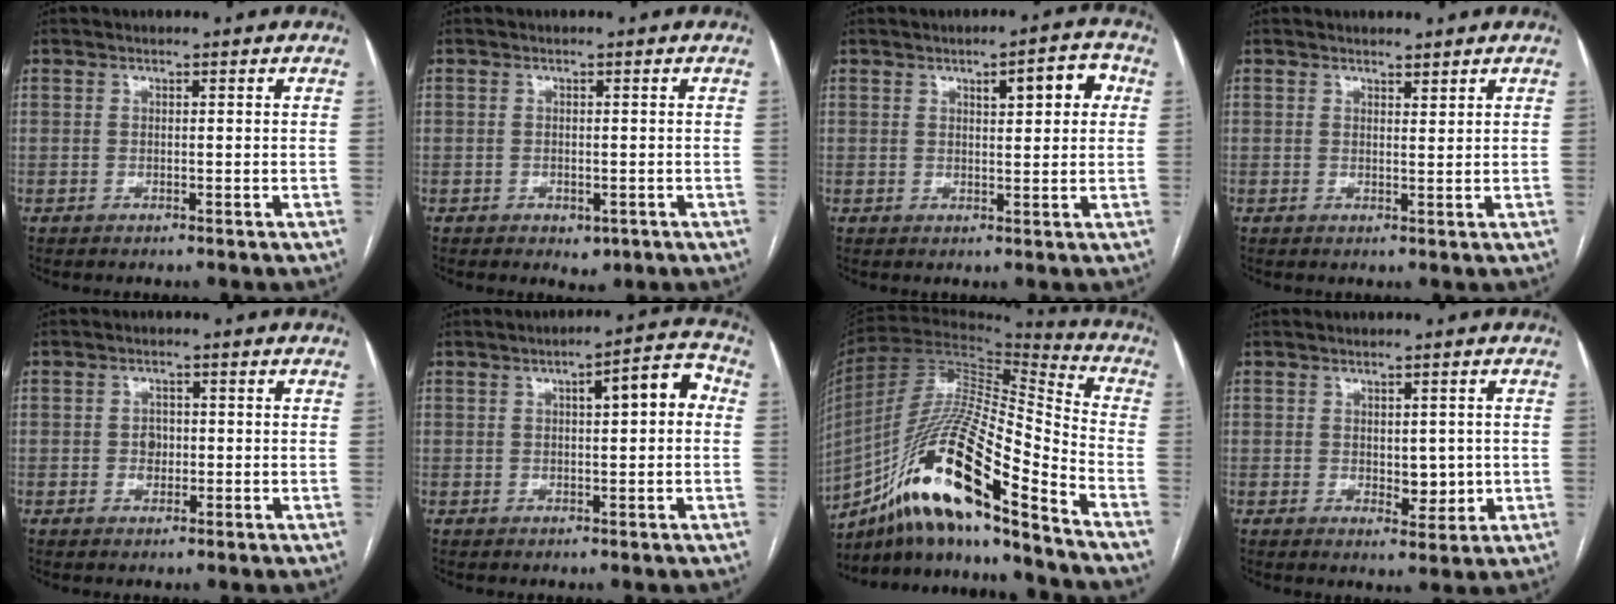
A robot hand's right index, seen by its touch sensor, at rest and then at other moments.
{"total": 2.2, "force": [-1.0, 1.6, 1.2], "torque": [-0.010, 0.001, -0.003]}
{"total": 5.6, "force": [1.9, 1.5, 5.0], "torque": [-0.069, 0.015, 0.025]}
{"total": 1.4, "force": [1.3, 0.3, 0.4], "torque": [-0.007, -0.002, 0.022]}
{"total": 2.1, "force": [-0.3, 1.7, 1.2], "torque": [-0.014, 0.005, -0.003]}
{"total": 6.8, "force": [1.2, 1.5, 6.5], "torque": [-0.088, 0.029, 0.012]}
{"total": 21.3, "force": [-13.4, 2.0, 16.5], "torque": [-0.329, -0.010, -0.242]}
{"total": 4.0, "force": [-0.1, 2.3, 3.2], "torque": [-0.038, -0.004, 0.007]}